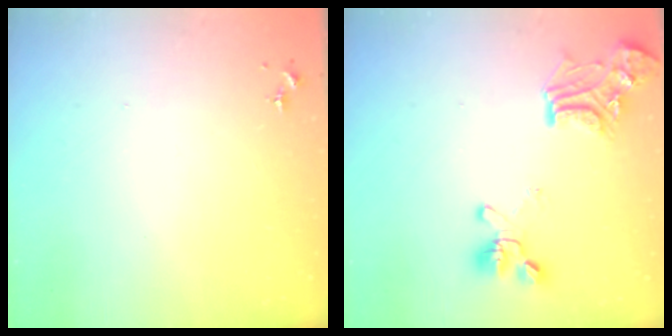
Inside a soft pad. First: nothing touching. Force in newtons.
{"total": 17.1, "press": 17.0, "slide": 1.6}